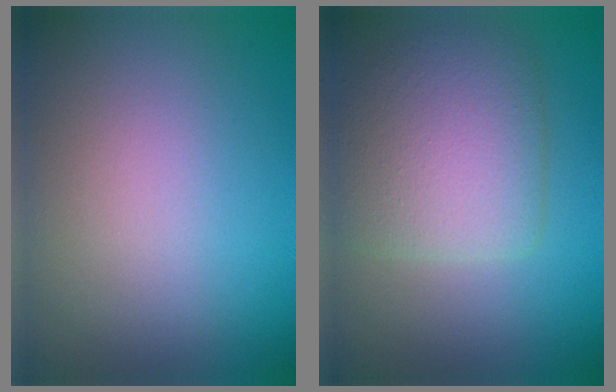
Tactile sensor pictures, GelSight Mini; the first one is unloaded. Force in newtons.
{"total": 5.3, "press": 5.3, "slide": 0.2}